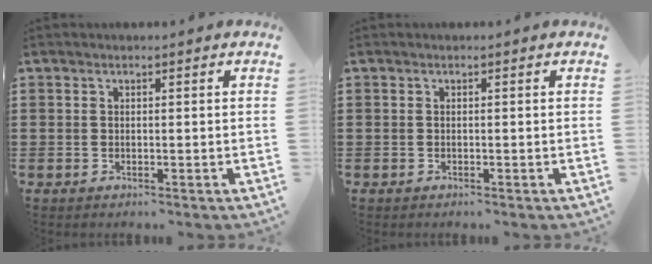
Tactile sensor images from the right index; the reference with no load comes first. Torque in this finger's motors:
{"motor_torque": [0.81, 1.33, -0.02, 0.02]}